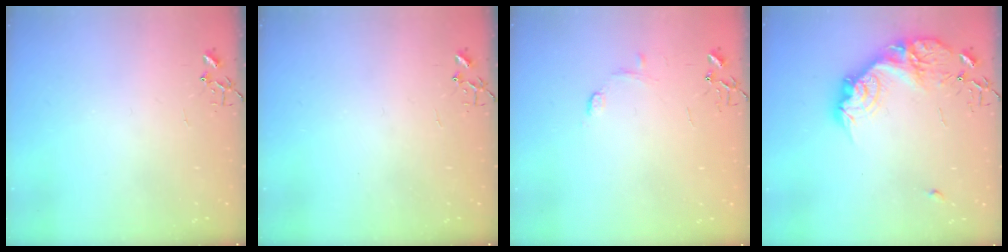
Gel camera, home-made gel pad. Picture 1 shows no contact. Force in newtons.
{"total": 0.0}
{"total": 6.6, "press": 6.6, "slide": 0.9}
{"total": 18.5, "press": 18.5, "slide": 1.0}